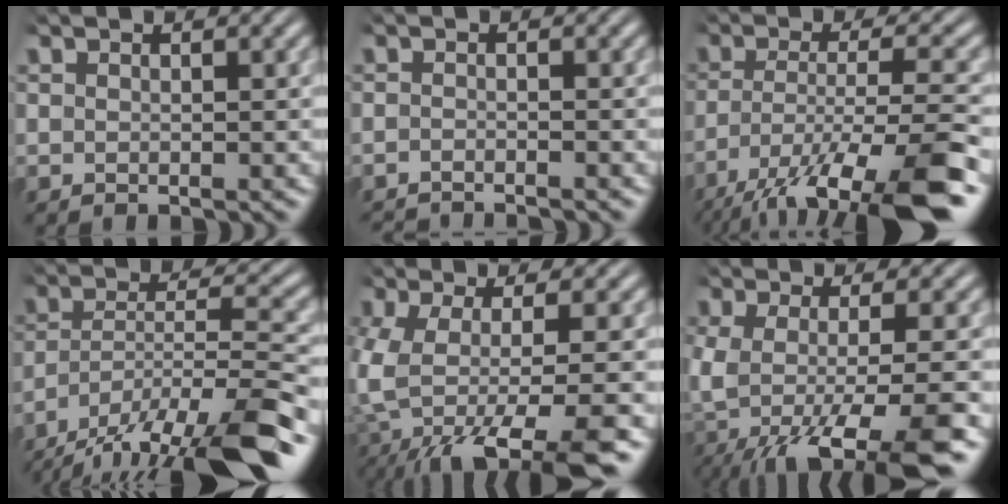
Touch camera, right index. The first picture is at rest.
{"total": 2.5, "force": [-2.5, 0.0, 0.0], "torque": [-0.001, -0.014, -0.039]}
{"total": 9.4, "force": [-4.3, 3.1, 7.8], "torque": [-0.137, -0.042, -0.046]}
{"total": 8.8, "force": [-4.1, 4.0, 6.7], "torque": [-0.108, -0.018, -0.060]}
{"total": 9.4, "force": [-2.2, 4.8, 7.8], "torque": [-0.165, -0.045, -0.013]}
{"total": 8.4, "force": [-2.0, 3.6, 7.4], "torque": [-0.150, -0.046, -0.008]}